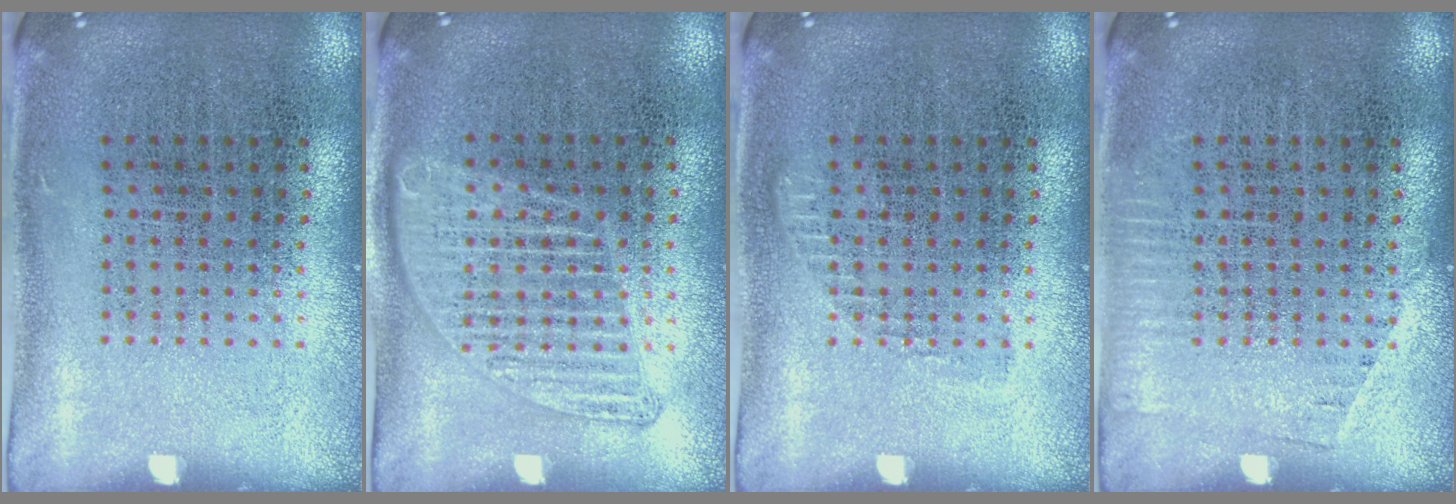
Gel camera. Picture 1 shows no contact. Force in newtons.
{"total": 1.3, "press": 1.3, "slide": 0.3}
{"total": 0.5, "press": 0.5, "slide": 0.2}
{"total": 0.9, "press": 0.8, "slide": 0.2}